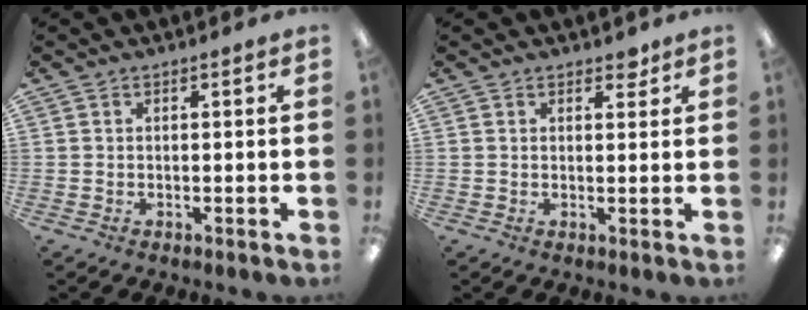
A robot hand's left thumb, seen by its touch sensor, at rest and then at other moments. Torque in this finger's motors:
{"motor_torque": [0.22, -0.03, 0.23, 0.10, -0.01]}